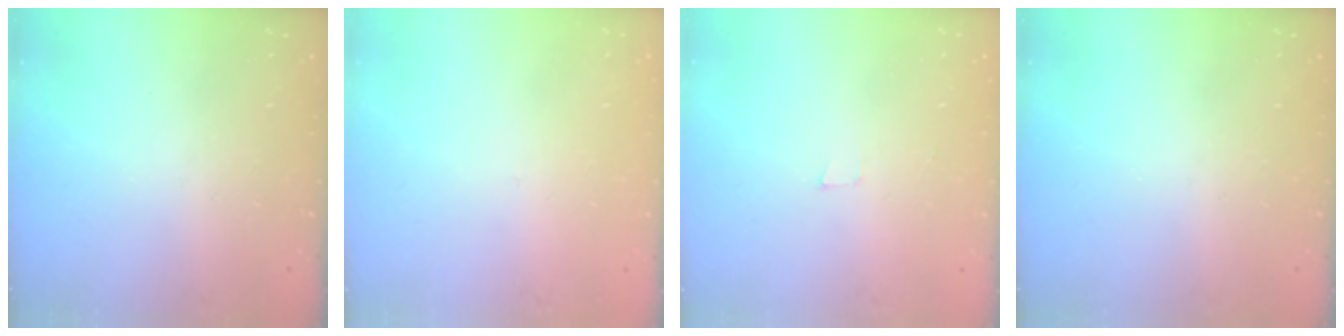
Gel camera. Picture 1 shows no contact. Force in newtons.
{"total": 2.7, "press": 2.7, "slide": 0.3}
{"total": 3.4, "press": 2.2, "slide": 2.6}
{"total": 0.0}